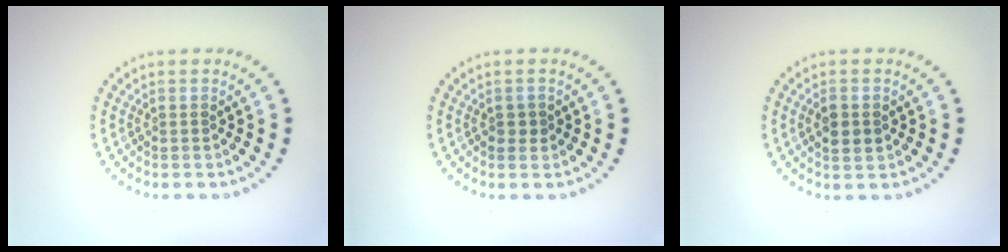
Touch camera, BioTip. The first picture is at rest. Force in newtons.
{"total": 1.1, "press": 1.1, "slide": 0.2}
{"total": 2.0, "press": 2.0, "slide": 0.2}